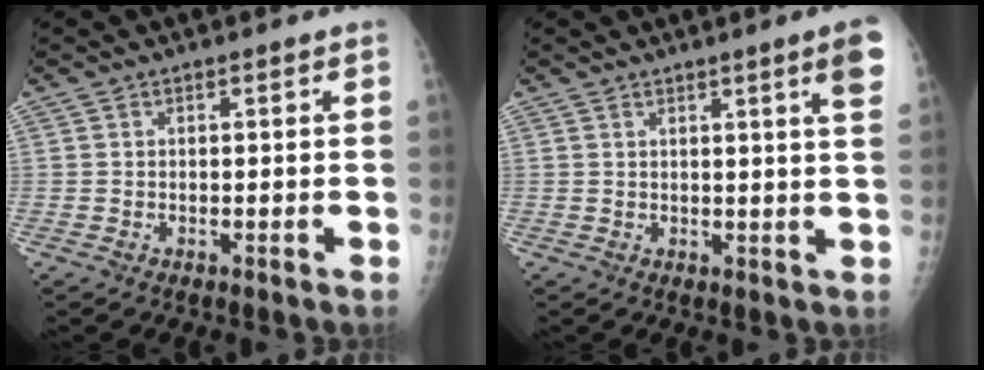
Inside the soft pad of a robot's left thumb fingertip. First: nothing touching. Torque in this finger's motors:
{"motor_torque": [0.90, 0.71, 0.46, -0.44, 0.18]}